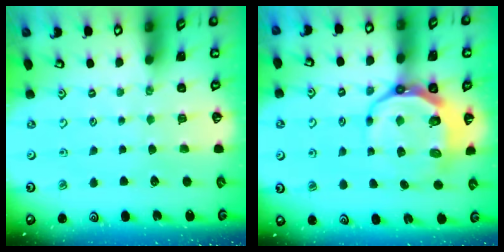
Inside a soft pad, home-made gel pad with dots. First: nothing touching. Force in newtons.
{"total": 10.8, "press": 10.0, "slide": 4.1}